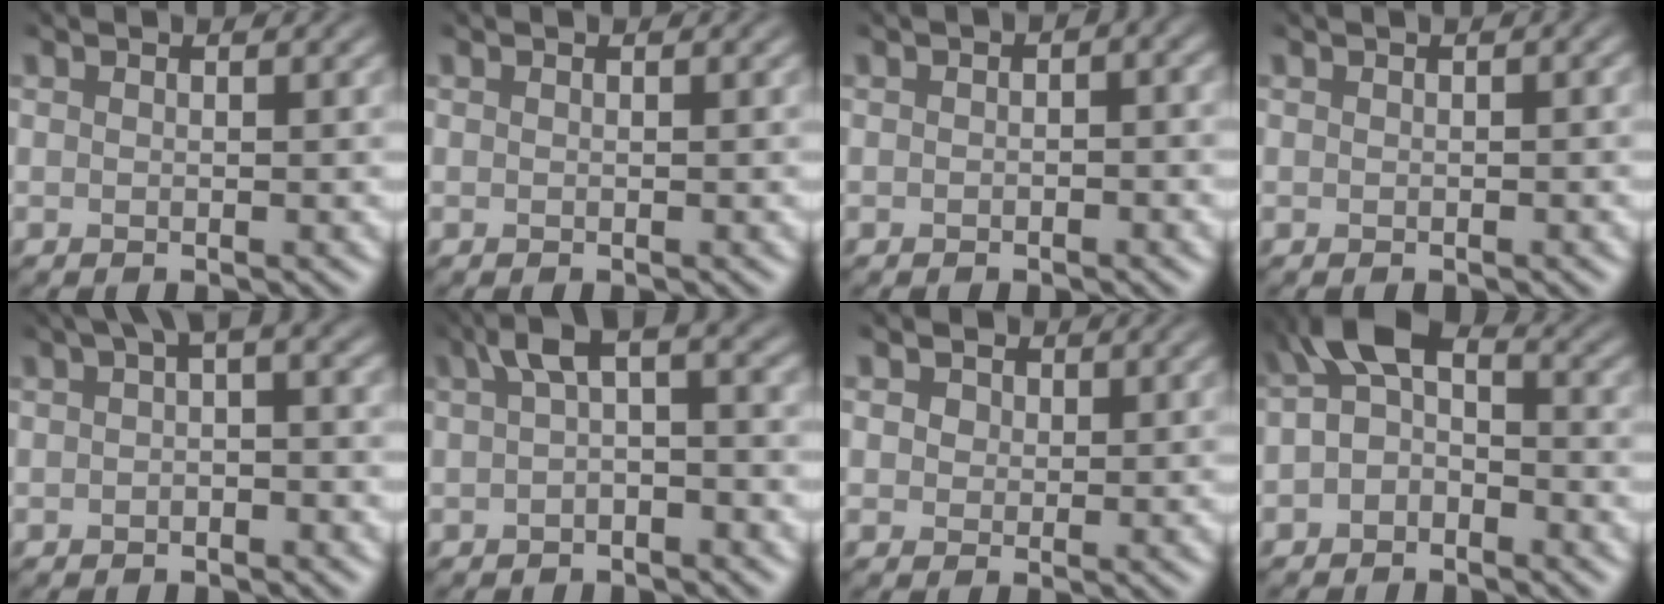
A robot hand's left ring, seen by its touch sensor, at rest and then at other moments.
{"total": 0.0}
{"total": 3.1, "force": [0.8, 1.6, 2.6], "torque": [-0.031, 0.015, 0.003]}
{"total": 1.0, "force": [0.3, 0.4, 0.9], "torque": [-0.011, 0.002, 0.005]}
{"total": 3.5, "force": [0.5, 1.5, 3.1], "torque": [-0.051, 0.014, 0.007]}
{"total": 4.3, "force": [0.1, 1.8, 3.9], "torque": [-0.069, 0.013, 0.002]}
{"total": 2.0, "force": [0.6, 1.8, 0.7], "torque": [-0.030, -0.005, 0.014]}
{"total": 4.6, "force": [-1.2, 3.0, 3.2], "torque": [-0.052, 0.016, -0.032]}